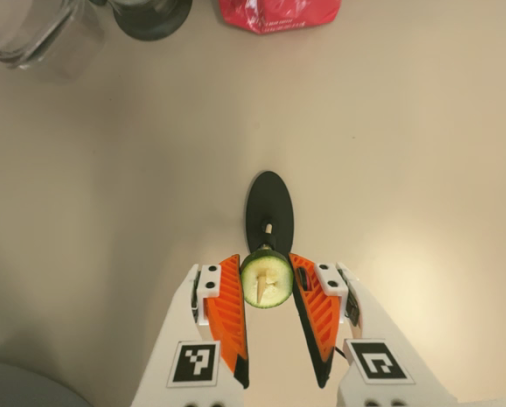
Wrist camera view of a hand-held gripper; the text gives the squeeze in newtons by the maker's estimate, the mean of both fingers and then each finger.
{"total": 8.8, "left": 8.5, "right": 9.1}